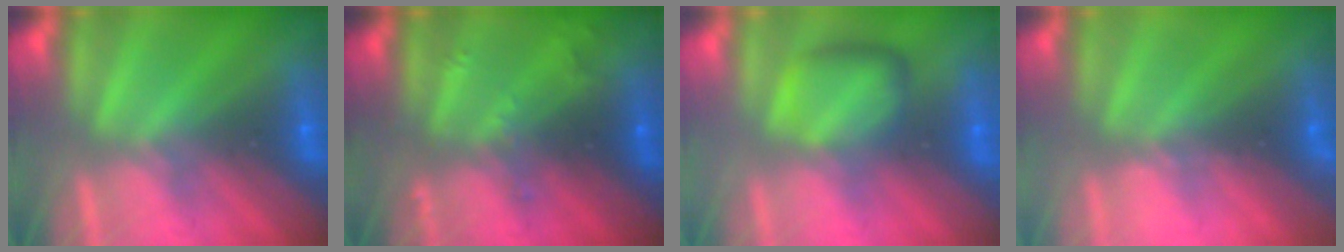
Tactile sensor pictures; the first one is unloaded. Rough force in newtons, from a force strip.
{"total": 2.4}
{"total": 2.4}
{"total": 2.4}